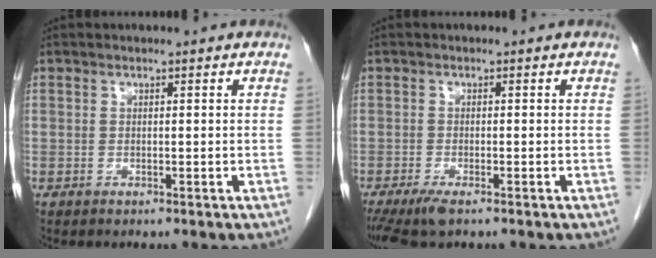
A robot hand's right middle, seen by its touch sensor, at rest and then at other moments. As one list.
[{"total": 4.1, "force": [-2.8, 0.9, 2.8], "torque": [-0.054, -0.012, -0.050]}]